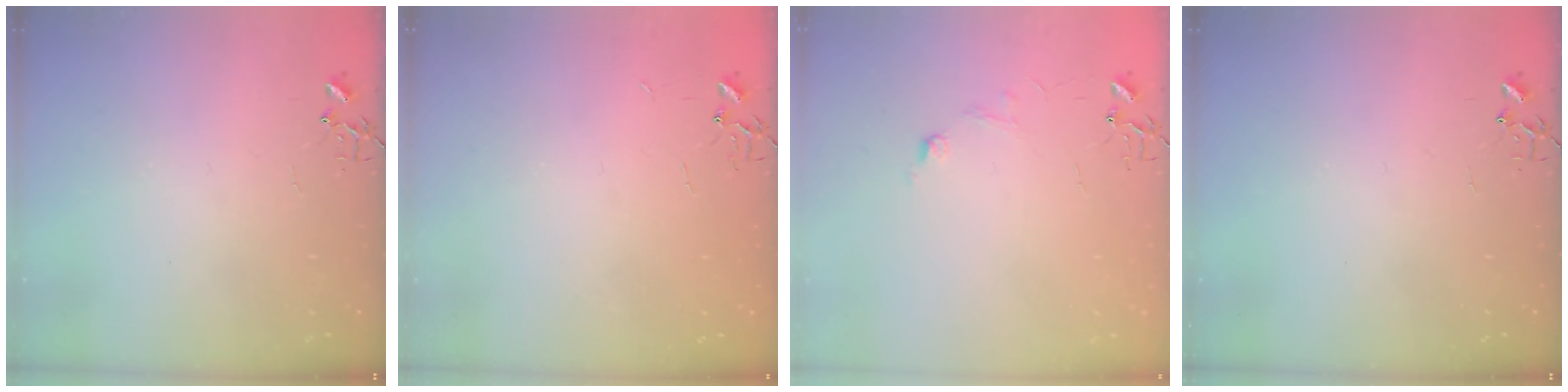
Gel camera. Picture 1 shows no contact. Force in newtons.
{"total": 1.7, "press": 1.7, "slide": 0.2}
{"total": 6.6, "press": 6.5, "slide": 0.7}
{"total": 0.0}